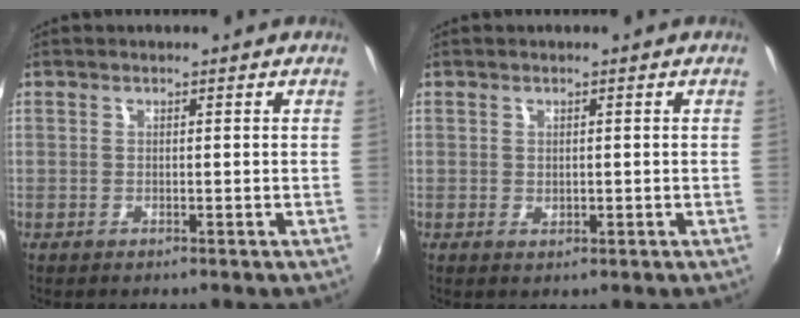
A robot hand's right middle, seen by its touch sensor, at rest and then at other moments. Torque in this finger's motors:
{"motor_torque": [0.26, -0.13, -0.03, 0.01]}